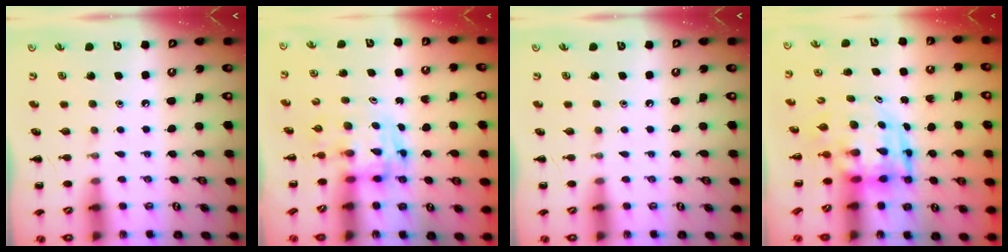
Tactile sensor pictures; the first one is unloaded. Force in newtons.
{"total": 3.4, "press": 3.4, "slide": 0.6}
{"total": 0.0}
{"total": 5.3, "press": 5.1, "slide": 1.4}